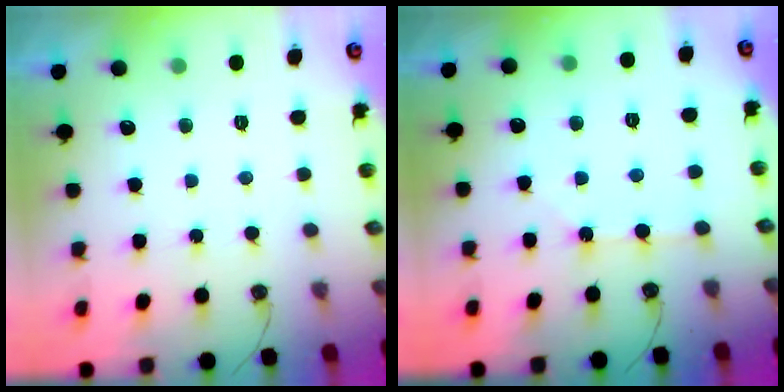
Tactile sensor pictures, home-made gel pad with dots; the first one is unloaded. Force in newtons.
{"total": 1.7, "press": 1.7, "slide": 0.3}